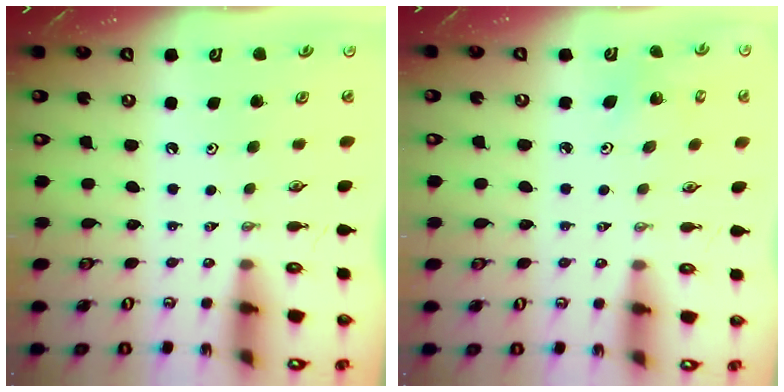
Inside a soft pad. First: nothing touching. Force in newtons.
{"total": 2.6, "press": 2.6, "slide": 0.2}